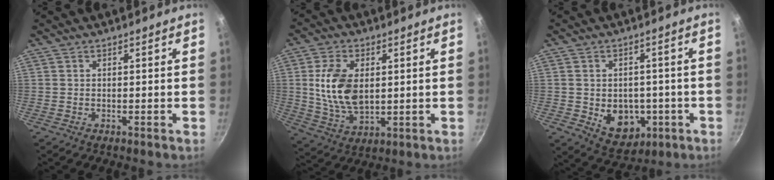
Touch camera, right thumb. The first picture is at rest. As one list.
[{"total": 12.1, "force": [1.6, 7.3, 9.6], "torque": [-0.169, -0.012, 0.035]}, {"total": 10.1, "force": [-2.1, 7.8, 6.1], "torque": [-0.056, 0.001, -0.012]}]